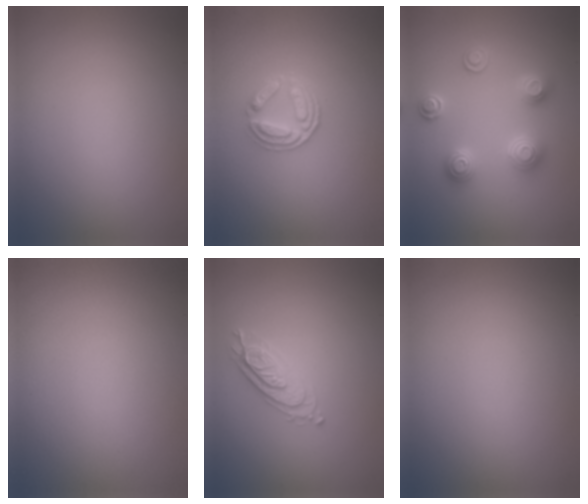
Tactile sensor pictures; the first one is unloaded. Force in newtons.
{"total": 2.9, "press": 2.5, "slide": 1.6}
{"total": 3.2, "press": 3.2, "slide": 0.4}
{"total": 0.0}
{"total": 2.4, "press": 2.3, "slide": 0.5}
{"total": 0.0}